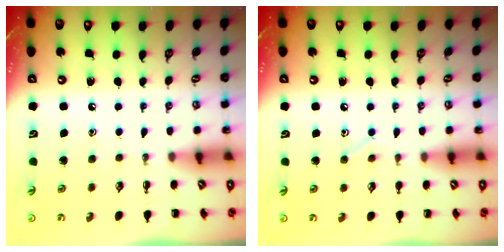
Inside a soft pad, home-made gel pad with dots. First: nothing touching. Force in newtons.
{"total": 4.7, "press": 4.5, "slide": 1.4}